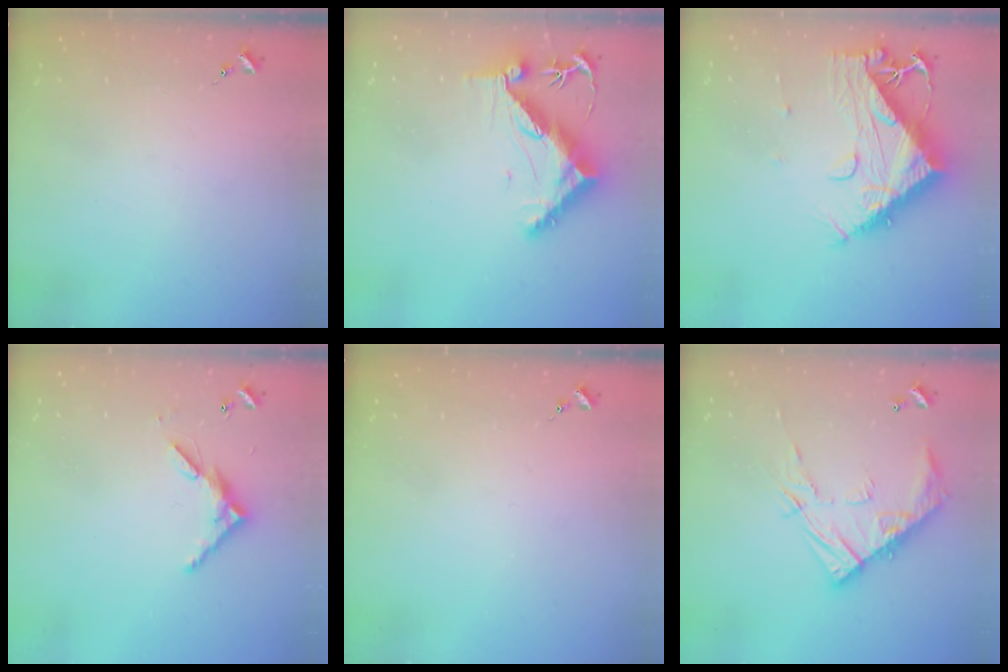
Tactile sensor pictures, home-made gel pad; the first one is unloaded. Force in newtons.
{"total": 11.0, "press": 10.9, "slide": 1.0}
{"total": 13.9, "press": 13.8, "slide": 1.3}
{"total": 7.4, "press": 7.4, "slide": 0.4}
{"total": 0.0}
{"total": 15.0, "press": 15.0, "slide": 1.0}